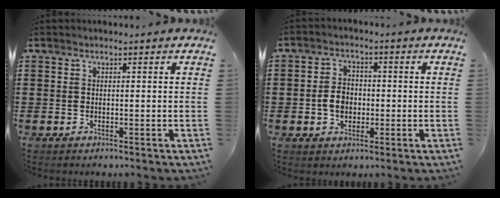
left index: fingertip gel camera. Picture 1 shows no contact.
{"total": 4.4, "force": [-0.8, 3.2, 2.8], "torque": [-0.064, 0.005, -0.019]}